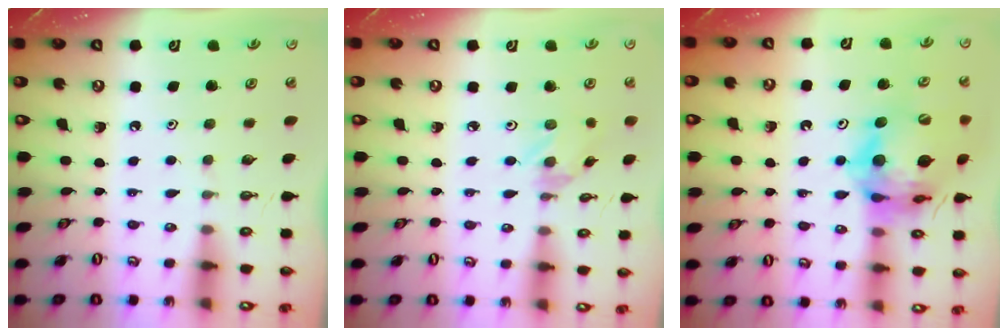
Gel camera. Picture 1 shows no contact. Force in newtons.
{"total": 1.3, "press": 1.3, "slide": 0.1}
{"total": 18.5, "press": 18.4, "slide": 2.1}